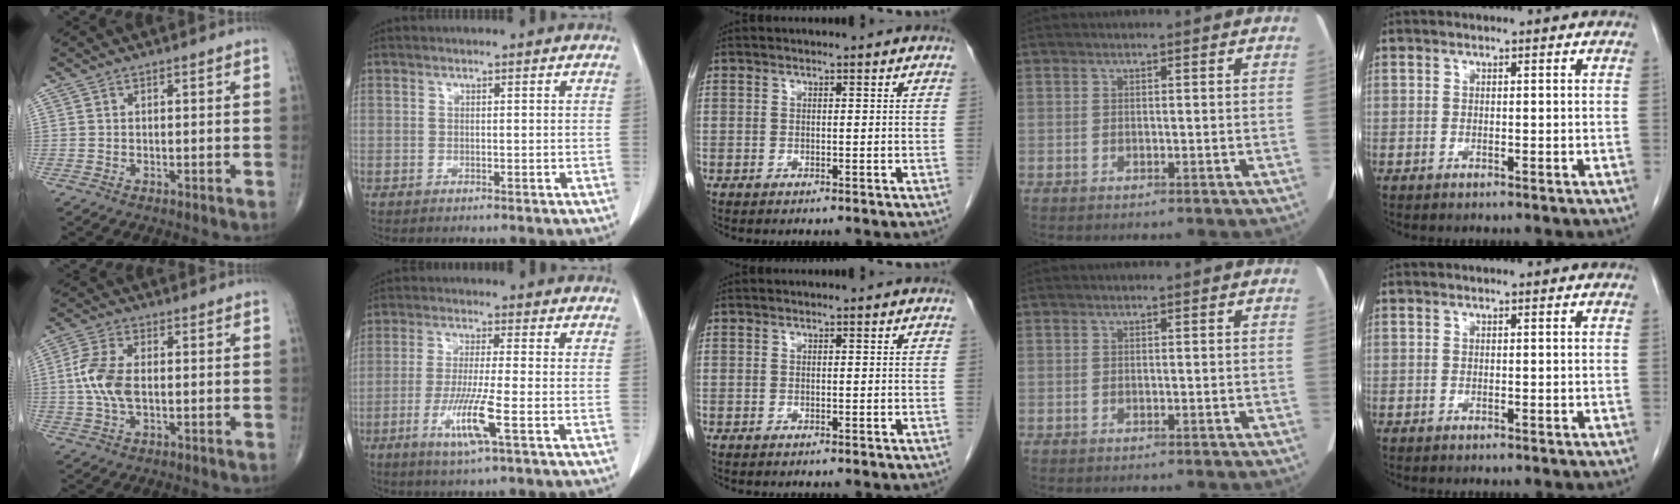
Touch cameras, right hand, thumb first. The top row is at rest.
{"thumb": {"total": 7.9, "force": [-0.1, 4.2, 6.7], "torque": [-0.158, 0.007, -0.004]}, "index": {"total": 7.7, "force": [-2.9, -0.4, 7.1], "torque": [-0.140, -0.021, -0.057]}}